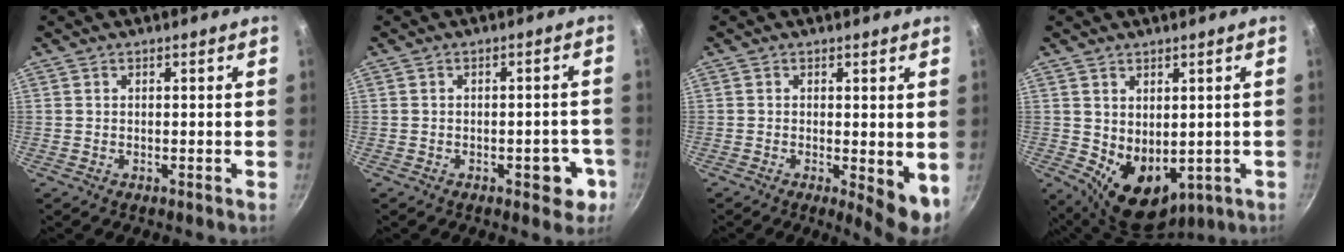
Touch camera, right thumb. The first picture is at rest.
{"total": 5.5, "force": [-2.3, 2.9, 4.1], "torque": [-0.023, 0.020, -0.025]}
{"total": 6.0, "force": [-0.5, 2.0, 5.6], "torque": [-0.072, -0.011, -0.003]}
{"total": 9.5, "force": [0.0, 6.6, 6.8], "torque": [-0.077, -0.022, 0.027]}